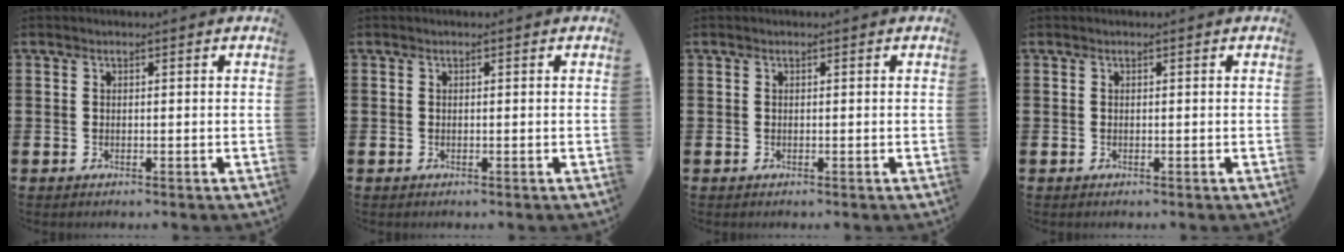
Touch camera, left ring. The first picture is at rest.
{"total": 0.0}
{"total": 0.0}
{"total": 0.0}